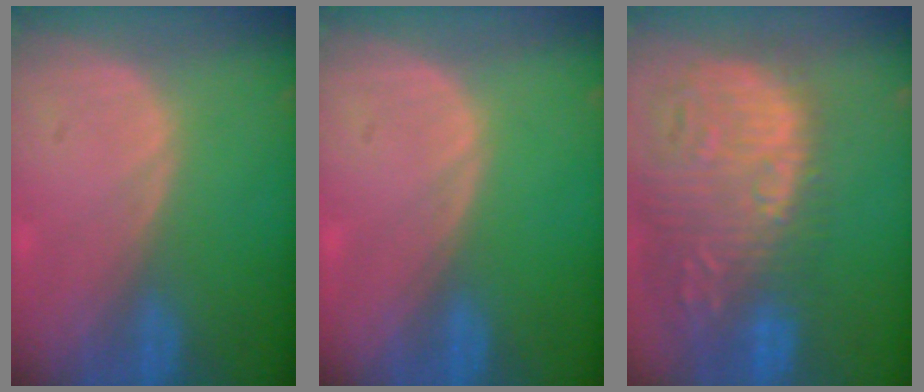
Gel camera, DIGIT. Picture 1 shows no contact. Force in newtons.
{"total": 0.0}
{"total": 16.0, "press": 13.2, "slide": 9.0}